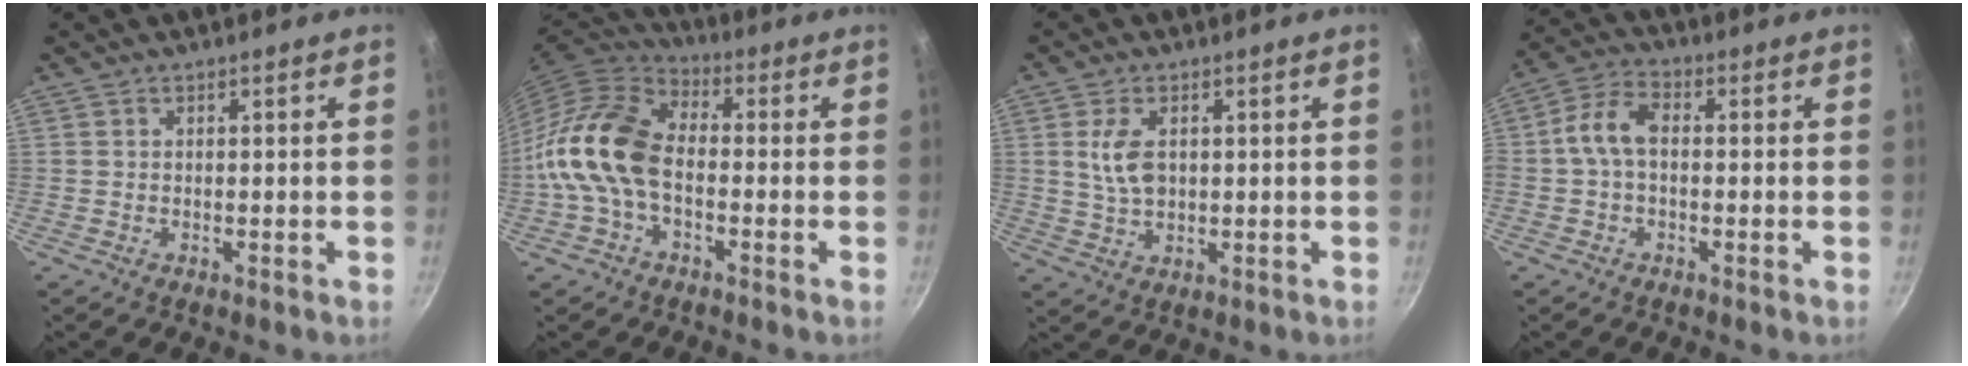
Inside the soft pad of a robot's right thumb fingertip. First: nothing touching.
{"total": 13.4, "force": [-2.2, 8.5, 10.1], "torque": [-0.179, 0.039, -0.063]}
{"total": 6.2, "force": [1.2, 3.7, 4.8], "torque": [-0.087, -0.003, 0.026]}
{"total": 7.0, "force": [-0.3, 4.2, 5.6], "torque": [-0.113, 0.032, -0.018]}